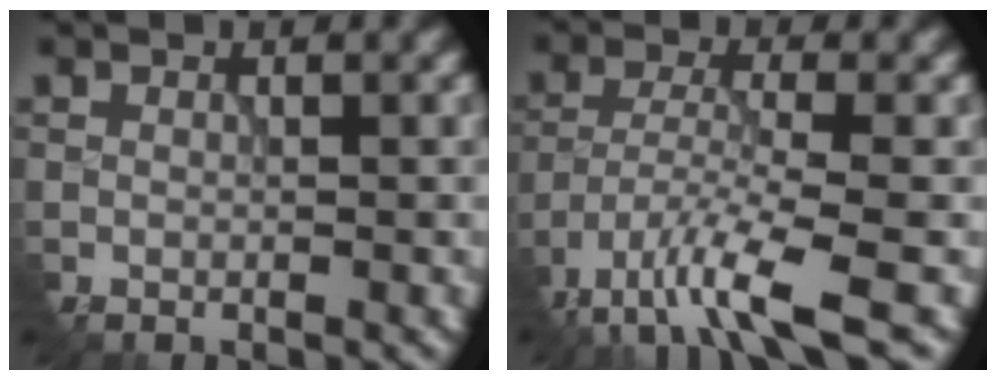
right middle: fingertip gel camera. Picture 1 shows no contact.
{"total": 6.8, "force": [-4.9, 0.9, 4.6], "torque": [-0.092, -0.009, -0.092]}